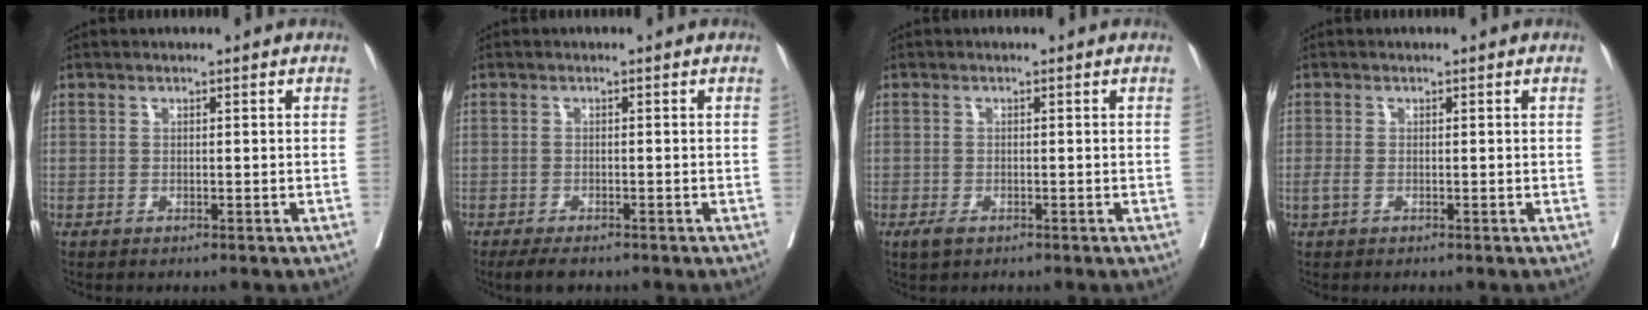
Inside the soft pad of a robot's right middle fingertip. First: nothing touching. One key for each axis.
{"total": 2.9, "fx": -2.2, "fy": 0.9, "fz": 1.7, "tx": -0.024, "ty": -0.004, "tz": -0.031}
{"total": 1.9, "fx": -1.0, "fy": 0.9, "fz": 1.3, "tx": -0.029, "ty": -0.003, "tz": -0.012}
{"total": 1.0, "fx": -0.2, "fy": 0.5, "fz": 0.9, "tx": -0.025, "ty": -0.003, "tz": -0.001}